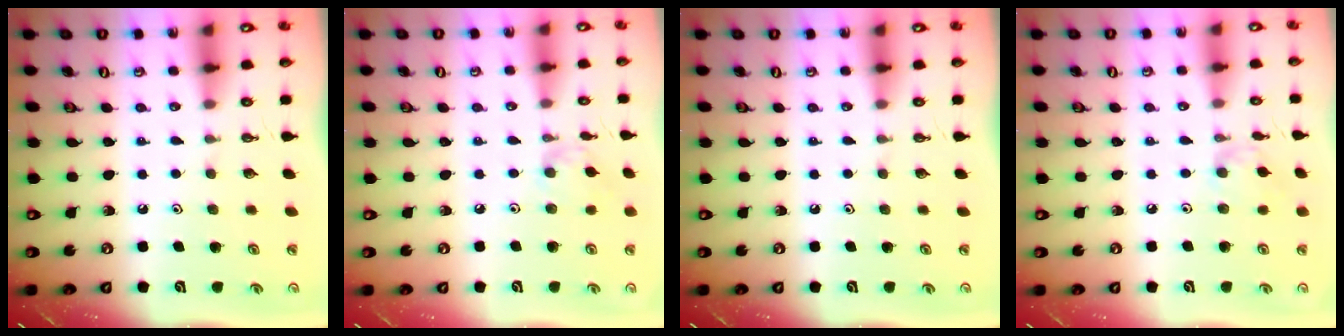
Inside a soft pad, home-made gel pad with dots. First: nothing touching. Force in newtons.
{"total": 5.9, "press": 5.9, "slide": 0.7}
{"total": 0.0}
{"total": 5.9, "press": 5.9, "slide": 0.7}